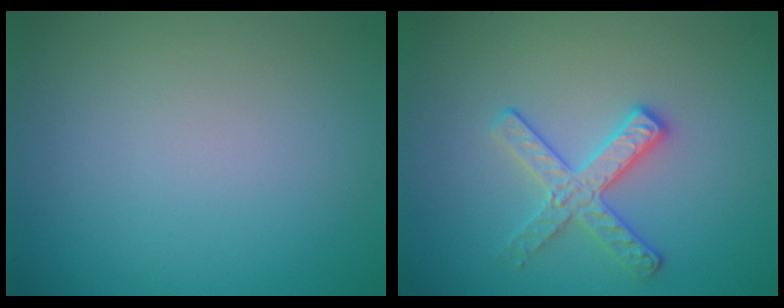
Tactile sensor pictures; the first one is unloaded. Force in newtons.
{"total": 2.8, "press": 2.7, "slide": 0.5}